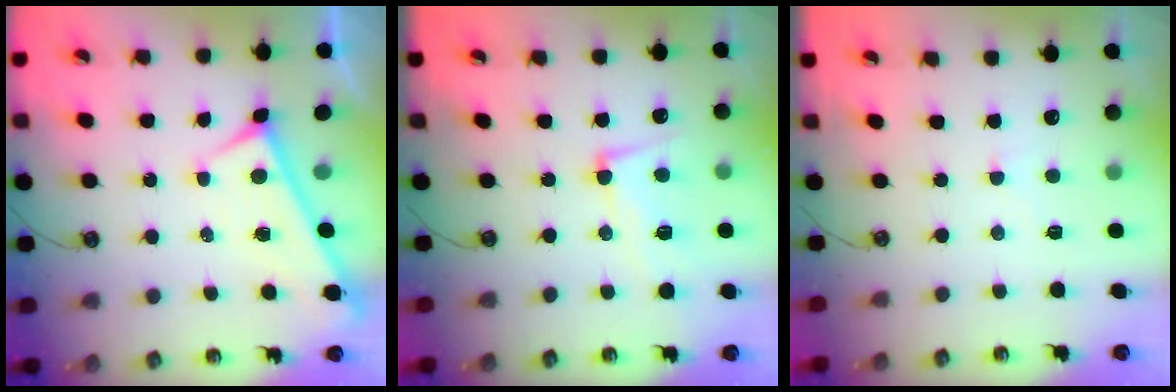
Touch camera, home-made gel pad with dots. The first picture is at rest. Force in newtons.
{"total": 8.1, "press": 7.8, "slide": 1.9}
{"total": 0.0}